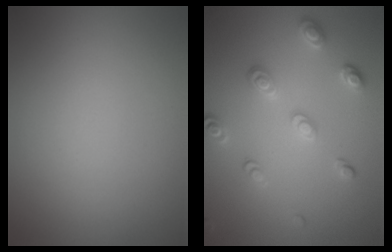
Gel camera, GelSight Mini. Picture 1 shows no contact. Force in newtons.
{"total": 2.8, "press": 2.4, "slide": 1.4}